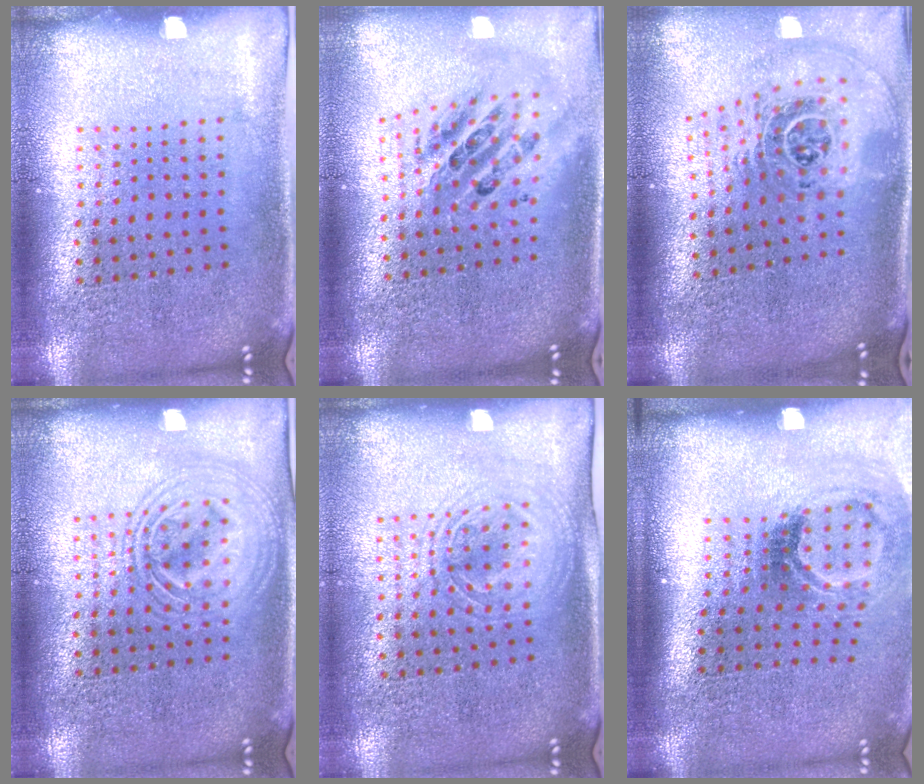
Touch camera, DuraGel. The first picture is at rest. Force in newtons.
{"total": 2.2, "press": 1.7, "slide": 1.4}
{"total": 2.8, "press": 1.9, "slide": 2.0}
{"total": 2.9, "press": 2.9, "slide": 0.4}
{"total": 1.5, "press": 1.3, "slide": 0.6}
{"total": 1.9, "press": 1.2, "slide": 1.4}